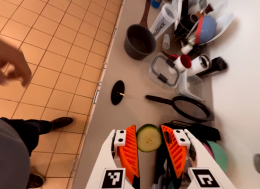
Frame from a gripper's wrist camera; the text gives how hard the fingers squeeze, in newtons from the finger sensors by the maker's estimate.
{"total": 7.2, "left": 7.5, "right": 6.9}